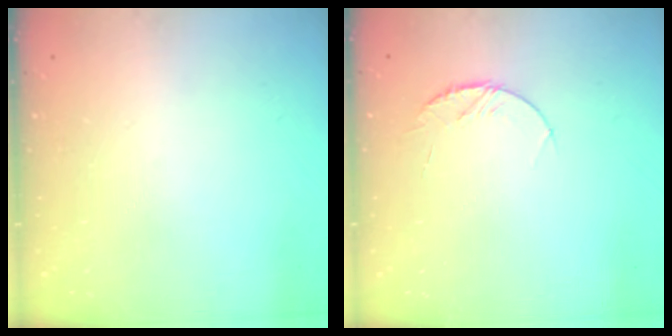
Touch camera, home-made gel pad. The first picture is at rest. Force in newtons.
{"total": 5.3, "press": 5.3, "slide": 0.6}